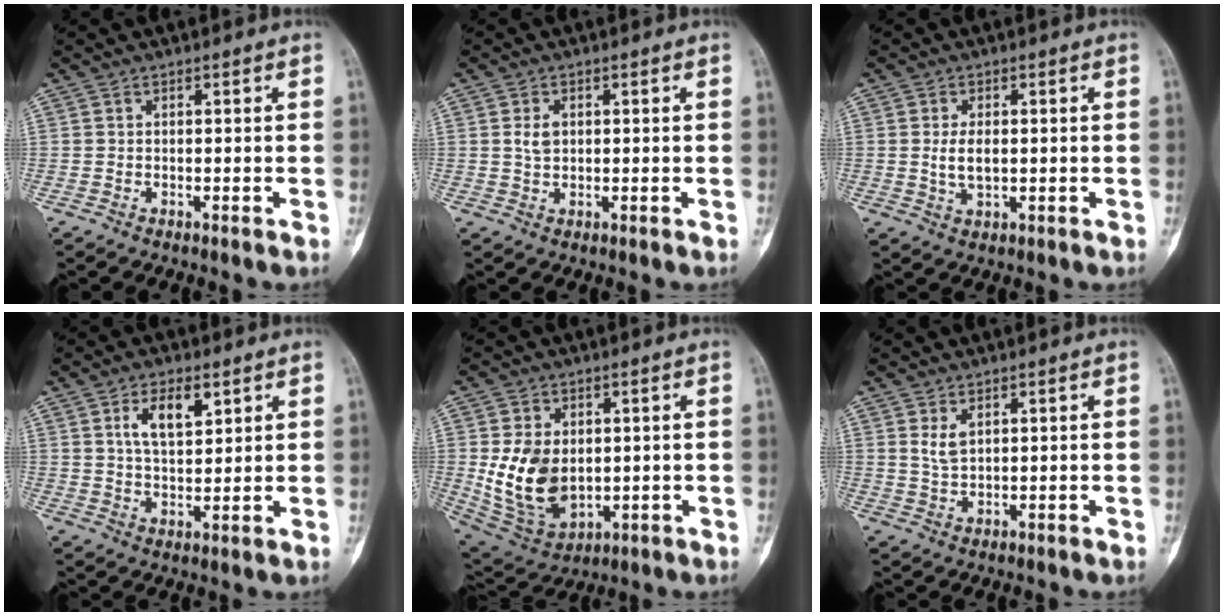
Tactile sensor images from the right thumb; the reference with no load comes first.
{"total": 2.7, "force": [0.5, 1.8, 1.9], "torque": [-0.030, 0.001, 0.011]}
{"total": 4.1, "force": [0.3, 2.2, 3.4], "torque": [-0.065, -0.007, 0.008]}
{"total": 7.3, "force": [3.3, 3.4, 5.5], "torque": [-0.086, -0.016, 0.061]}
{"total": 13.5, "force": [0.6, 9.3, 9.7], "torque": [-0.156, -0.013, 0.038]}
{"total": 2.8, "force": [1.3, 1.3, 2.1], "torque": [-0.038, -0.007, 0.031]}